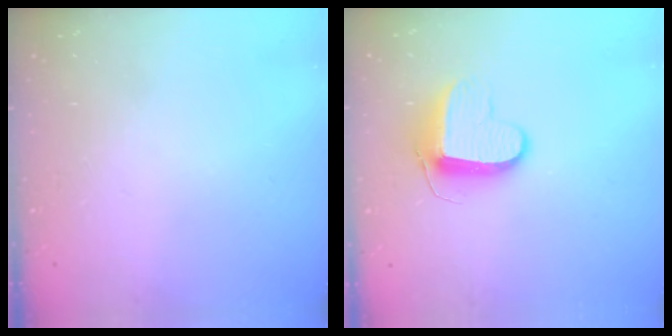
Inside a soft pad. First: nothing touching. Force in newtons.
{"total": 9.8, "press": 9.8, "slide": 0.4}